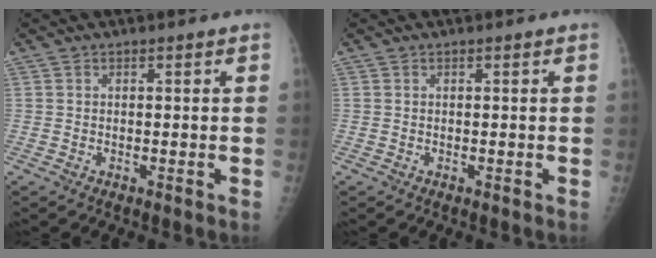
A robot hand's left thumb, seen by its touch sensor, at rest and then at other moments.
{"total": 0.0}